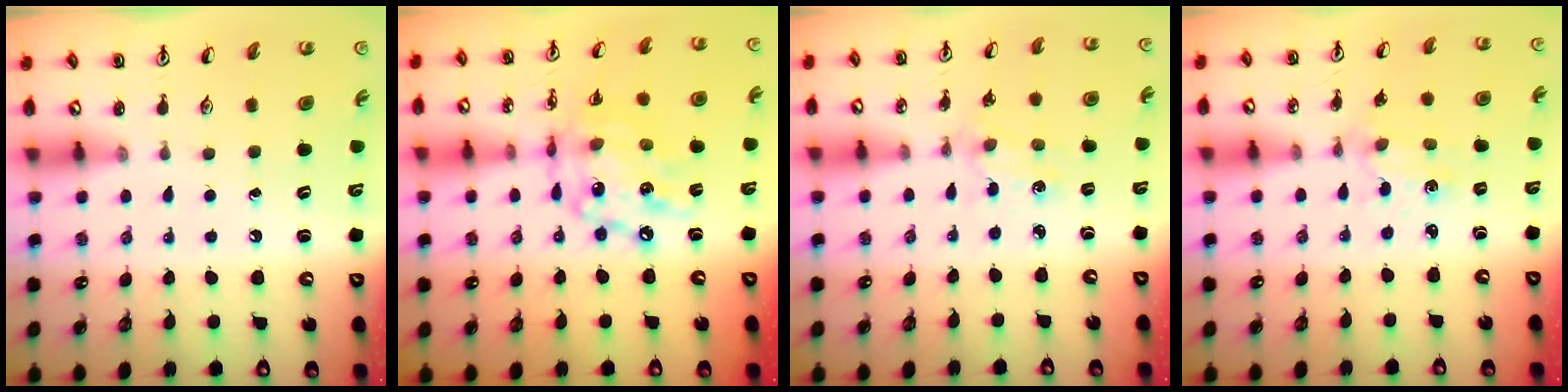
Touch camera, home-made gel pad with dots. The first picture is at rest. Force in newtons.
{"total": 15.2, "press": 15.1, "slide": 1.6}
{"total": 1.8, "press": 1.8, "slide": 0.4}
{"total": 1.6, "press": 1.6, "slide": 0.3}